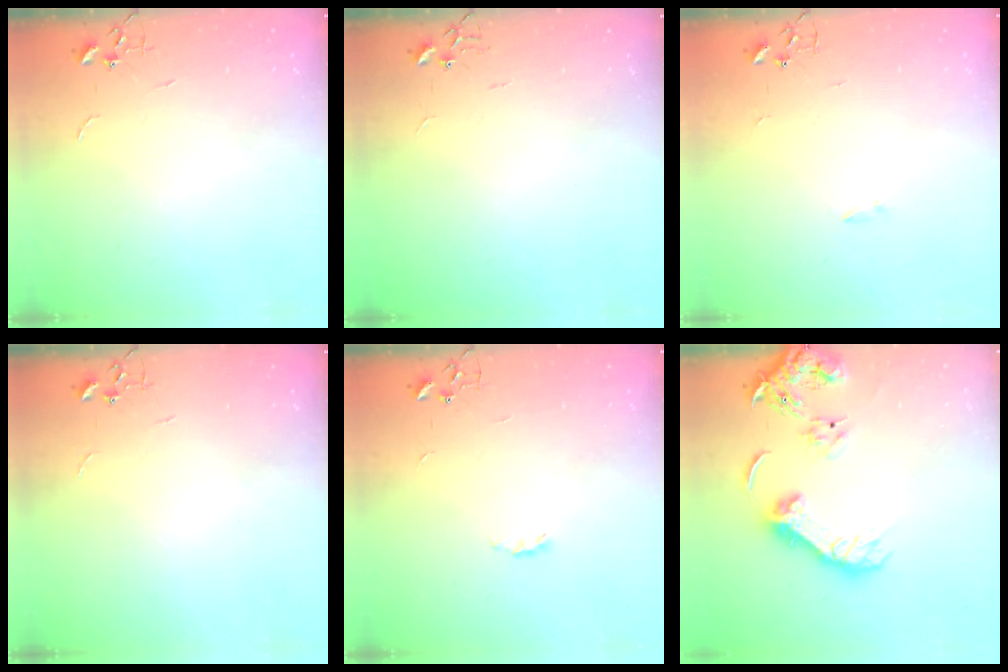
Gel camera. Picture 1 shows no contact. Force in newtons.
{"total": 0.0}
{"total": 1.3, "press": 1.3, "slide": 0.3}
{"total": 0.0}
{"total": 2.9, "press": 2.9, "slide": 0.5}
{"total": 16.0, "press": 15.9, "slide": 1.7}